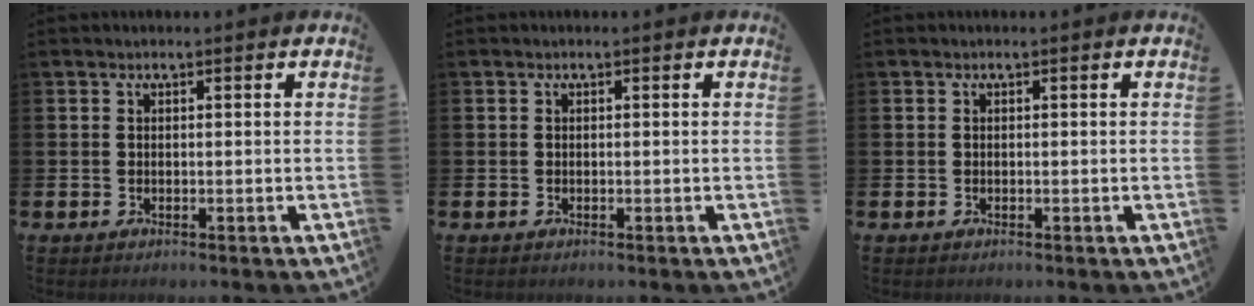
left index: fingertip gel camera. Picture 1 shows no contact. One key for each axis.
{"total": 0.0}
{"total": 0.0}